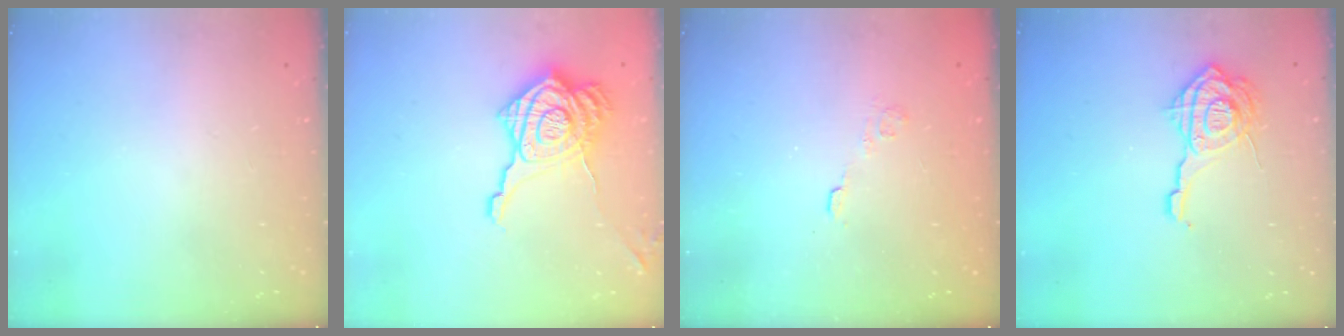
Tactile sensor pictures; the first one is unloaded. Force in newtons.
{"total": 19.1, "press": 19.1, "slide": 1.2}
{"total": 2.6, "press": 2.2, "slide": 1.4}
{"total": 13.5, "press": 13.4, "slide": 1.6}